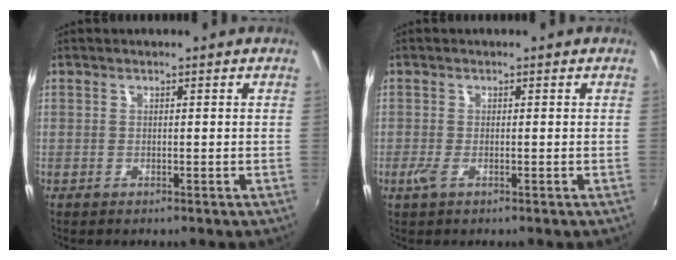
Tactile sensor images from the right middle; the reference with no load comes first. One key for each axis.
{"total": 2.0, "fx": -0.7, "fy": 0.6, "fz": 1.7, "tx": -0.036, "ty": -0.007, "tz": -0.014}